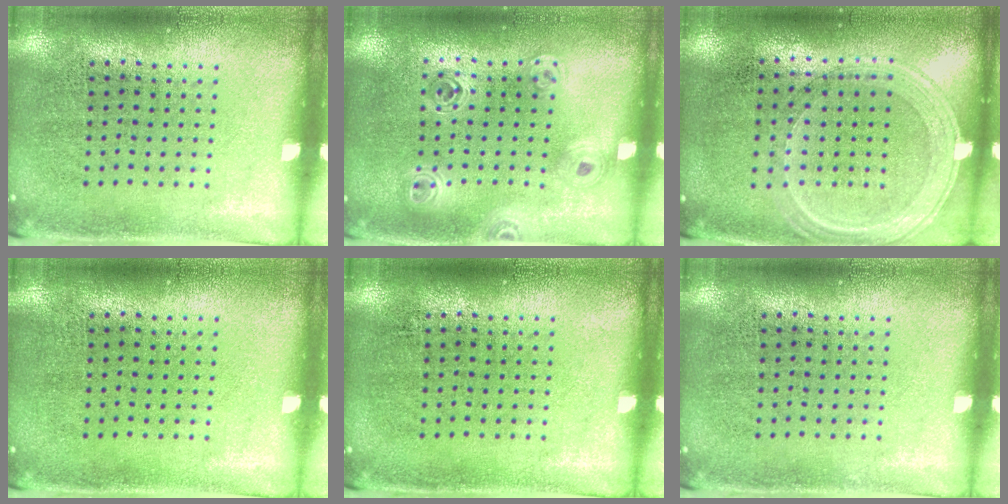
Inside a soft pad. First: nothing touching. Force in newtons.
{"total": 1.4, "press": 1.3, "slide": 0.5}
{"total": 1.2, "press": 1.1, "slide": 0.3}
{"total": 0.0}
{"total": 0.0}
{"total": 0.0}